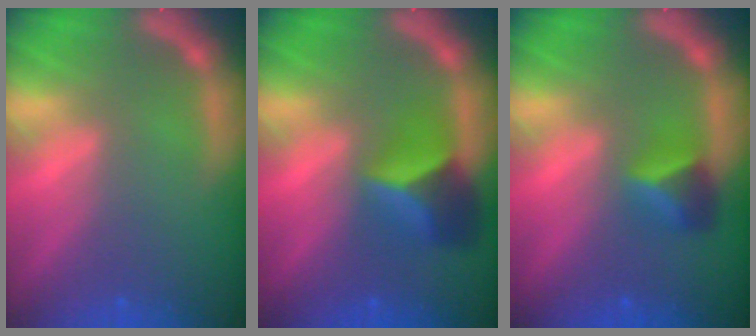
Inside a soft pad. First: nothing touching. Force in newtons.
{"total": 4.9}
{"total": 2.9}